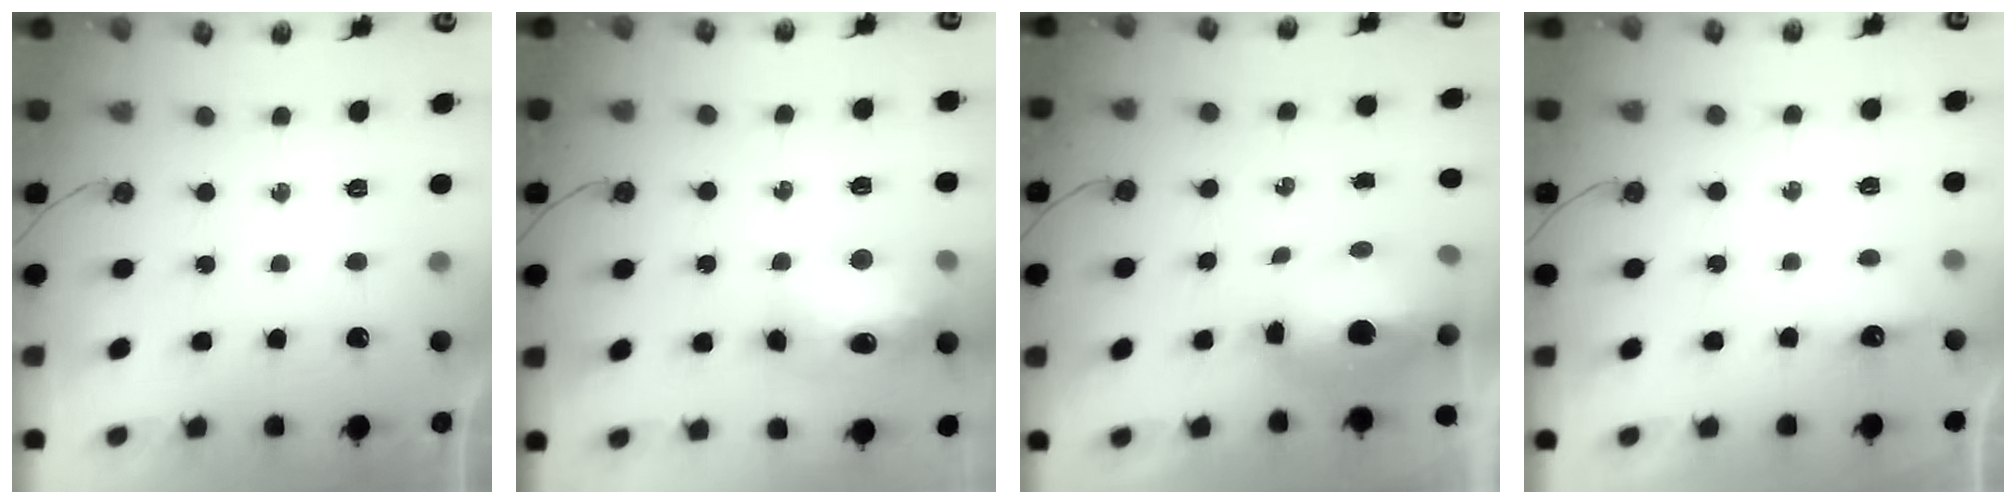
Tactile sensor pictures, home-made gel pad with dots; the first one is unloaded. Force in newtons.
{"total": 15.0, "press": 14.9, "slide": 1.5}
{"total": 8.7, "press": 8.5, "slide": 1.8}
{"total": 3.9, "press": 3.9, "slide": 0.7}